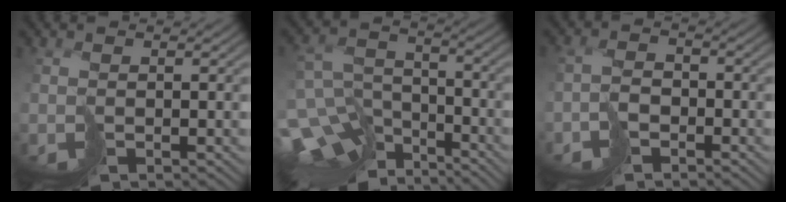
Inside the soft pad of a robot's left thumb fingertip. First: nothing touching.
{"total": 12.7, "force": [-8.8, 7.2, 5.6], "torque": [-0.149, -0.020, -0.123]}
{"total": 3.0, "force": [-2.4, 1.4, 1.2], "torque": [-0.014, 0.009, -0.050]}